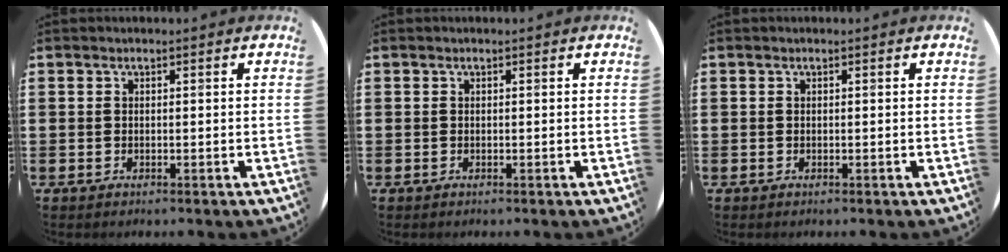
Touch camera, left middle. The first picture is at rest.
{"total": 0.0}
{"total": 0.0}